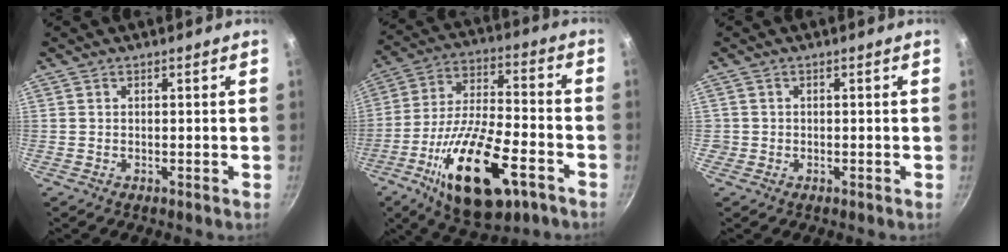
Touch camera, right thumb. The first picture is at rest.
{"total": 22.2, "force": [-10.0, 9.0, 17.7], "torque": [-0.304, 0.026, -0.168]}
{"total": 1.1, "force": [-0.2, 1.1, 0.0], "torque": [0.004, 0.006, -0.003]}